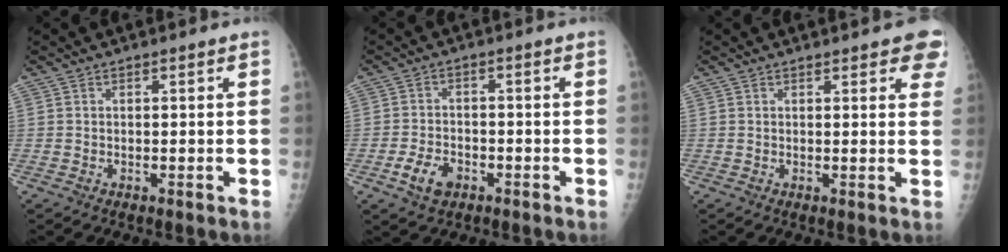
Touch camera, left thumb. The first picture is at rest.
{"total": 5.5, "force": [-2.7, 3.6, 3.2], "torque": [-0.054, 0.013, -0.046]}
{"total": 5.3, "force": [3.9, 1.9, 3.1], "torque": [-0.005, -0.008, 0.035]}